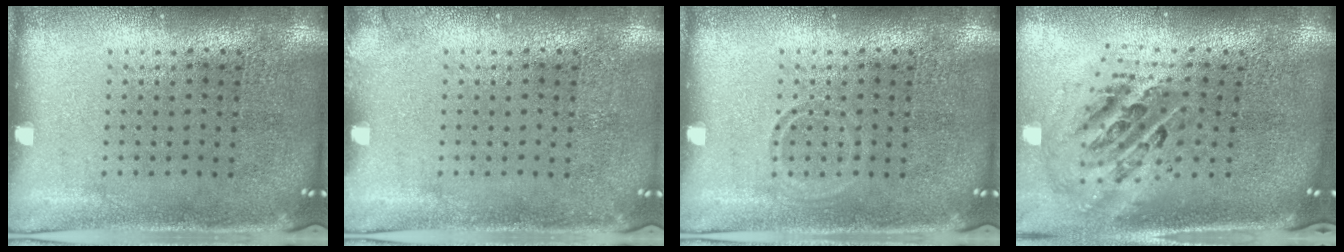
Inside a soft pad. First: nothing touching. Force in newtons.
{"total": 0.6, "press": 0.6, "slide": 0.1}
{"total": 0.8, "press": 0.8, "slide": 0.3}
{"total": 1.9, "press": 1.5, "slide": 1.2}